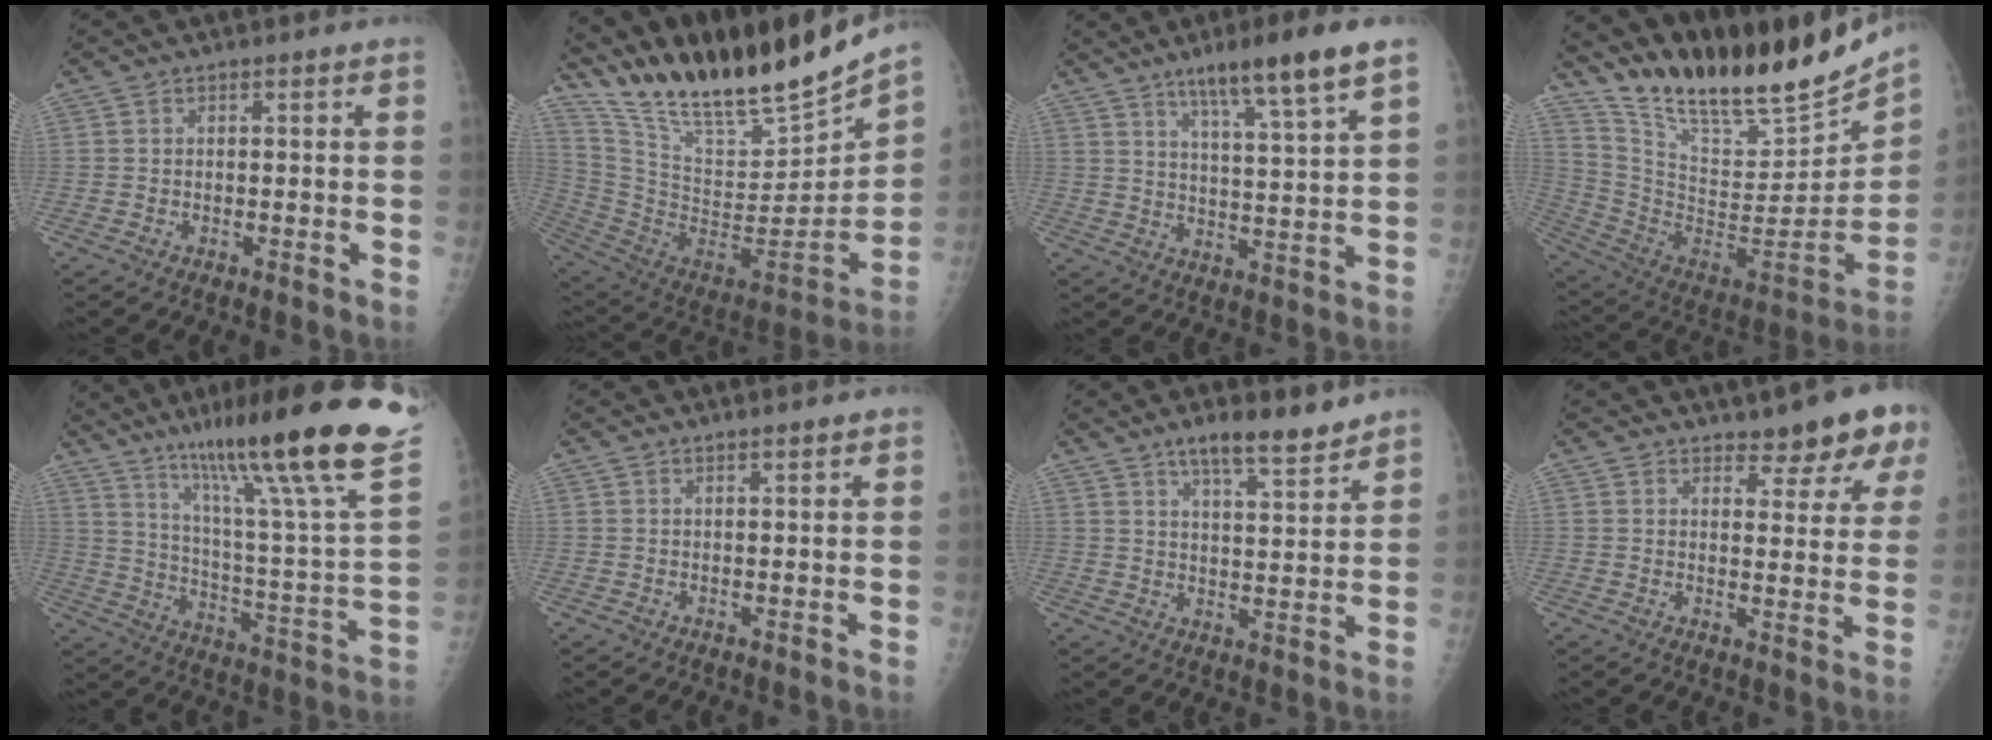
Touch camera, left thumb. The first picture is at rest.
{"total": 27.6, "force": [23.7, 4.8, 13.3], "torque": [-0.198, -0.112, 0.403]}
{"total": 11.7, "force": [7.5, 0.3, 9.0], "torque": [-0.148, -0.034, 0.123]}
{"total": 27.1, "force": [23.4, 6.4, 12.1], "torque": [-0.173, -0.122, 0.379]}
{"total": 30.6, "force": [21.5, 2.2, 21.7], "torque": [-0.312, -0.093, 0.324]}
{"total": 0.8, "force": [0.6, 0.1, 0.5], "torque": [-0.004, -0.002, 0.010]}
{"total": 8.3, "force": [6.4, 1.9, 4.9], "torque": [-0.064, -0.044, 0.105]}
{"total": 8.3, "force": [6.1, 2.9, 4.8], "torque": [-0.033, -0.039, 0.072]}